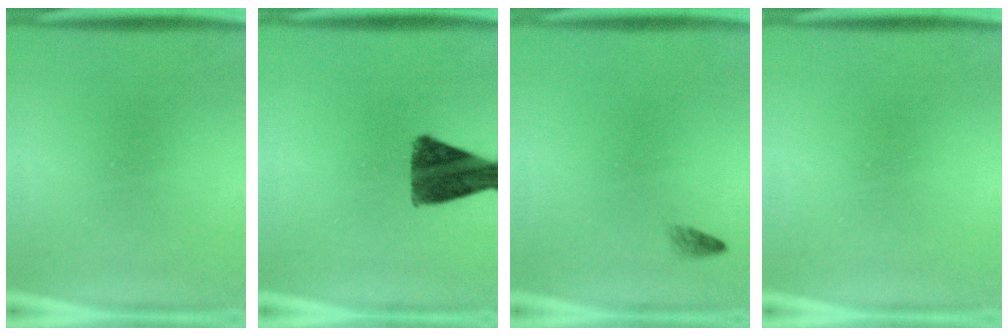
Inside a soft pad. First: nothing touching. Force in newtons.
{"total": 10.7}
{"total": 0.8}
{"total": 0.0}